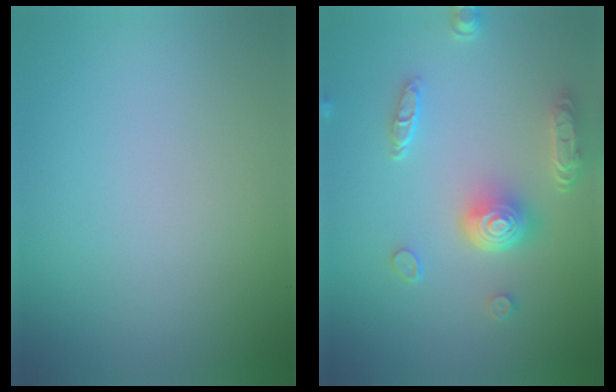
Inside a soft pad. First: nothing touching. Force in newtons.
{"total": 4.9, "press": 4.0, "slide": 2.9}